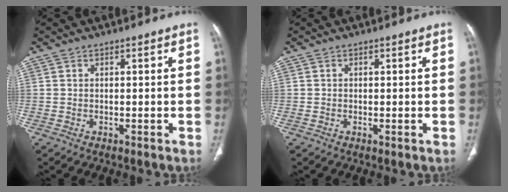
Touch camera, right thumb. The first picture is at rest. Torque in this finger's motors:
{"motor_torque": [0.39, 0.29, -0.27, 0.04, 0.02]}